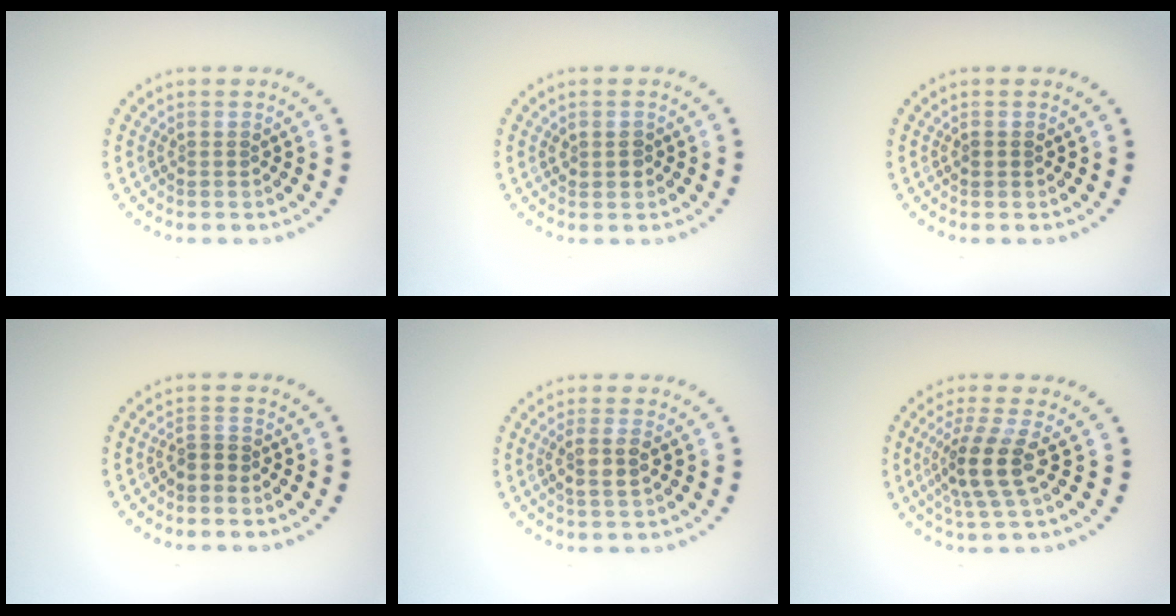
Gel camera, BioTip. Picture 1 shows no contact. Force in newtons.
{"total": 1.3, "press": 1.3, "slide": 0.4}
{"total": 0.7, "press": 0.6, "slide": 0.1}
{"total": 1.0, "press": 0.7, "slide": 0.7}
{"total": 2.1, "press": 1.9, "slide": 1.0}
{"total": 3.8, "press": 2.8, "slide": 2.5}